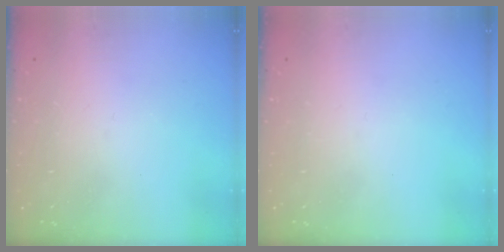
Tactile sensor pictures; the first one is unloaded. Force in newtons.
{"total": 0.0}